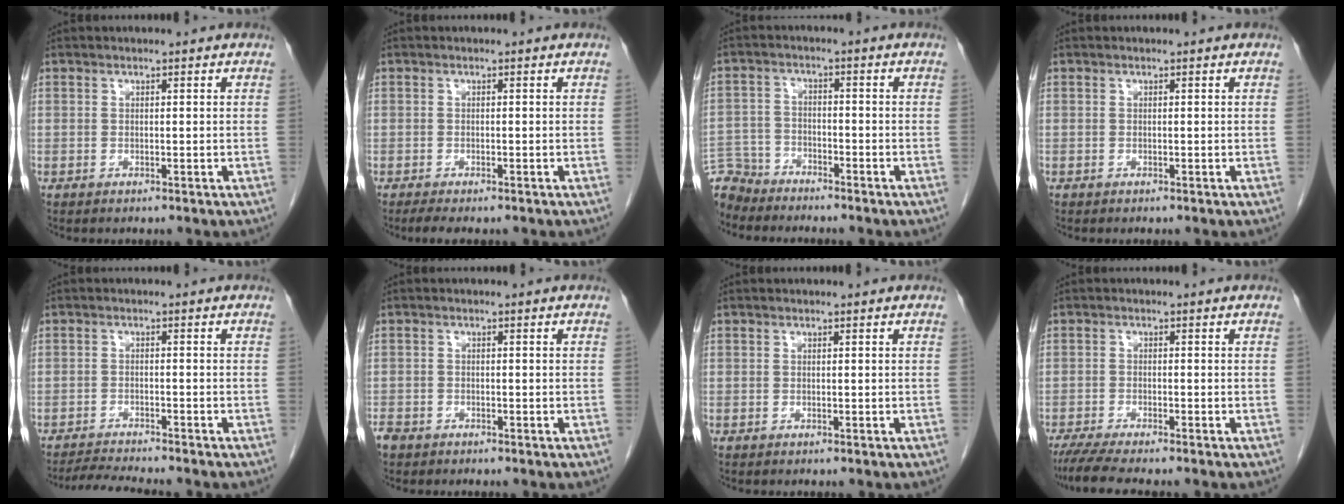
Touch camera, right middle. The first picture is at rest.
{"total": 2.6, "force": [-2.0, 0.8, 1.4], "torque": [-0.027, -0.007, -0.028]}
{"total": 7.2, "force": [-6.8, 2.3, 0.0], "torque": [0.000, -0.001, -0.132]}
{"total": 0.0}
{"total": 5.0, "force": [-4.8, -0.5, 1.5], "torque": [-0.027, -0.018, -0.080]}
{"total": 2.4, "force": [-1.9, 1.4, 0.6], "torque": [-0.013, 0.000, -0.033]}
{"total": 0.0}
{"total": 6.2, "force": [-5.3, 0.0, 3.3], "torque": [-0.051, -0.018, -0.088]}